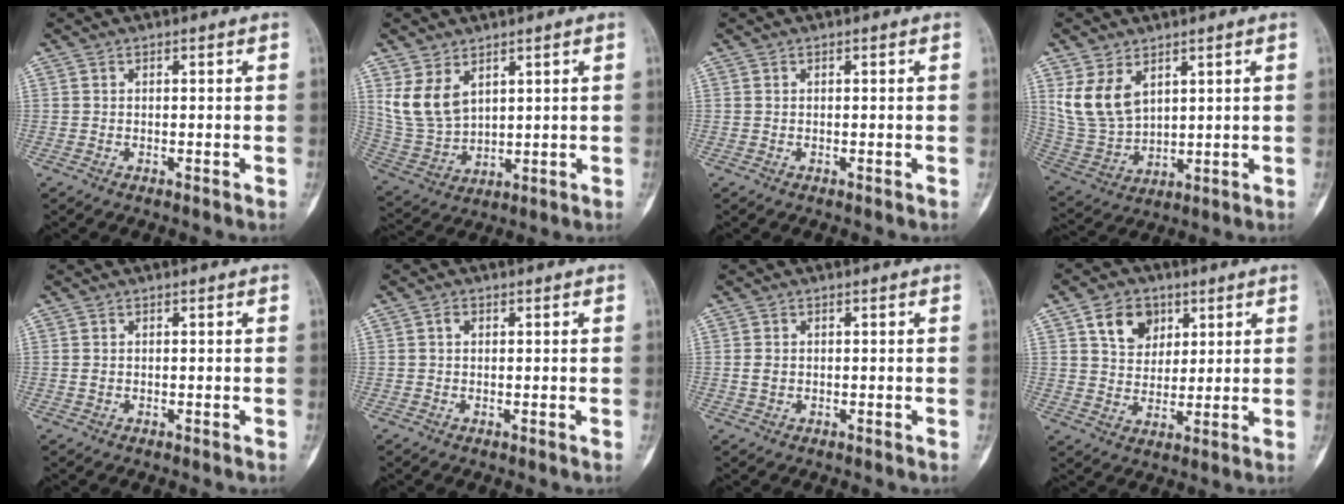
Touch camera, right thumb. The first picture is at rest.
{"total": 8.9, "force": [4.2, 5.6, 5.5], "torque": [-0.097, -0.018, 0.105]}
{"total": 0.0}
{"total": 10.0, "force": [4.5, 6.4, 6.3], "torque": [-0.111, -0.017, 0.111]}
{"total": 0.7, "force": [0.1, 0.5, 0.4], "torque": [-0.003, 0.001, 0.002]}
{"total": 1.1, "force": [0.3, 0.8, 0.7], "torque": [-0.010, 0.002, 0.004]}
{"total": 1.6, "force": [0.0, 1.3, 1.0], "torque": [-0.013, 0.000, 0.004]}
{"total": 8.6, "force": [3.9, 6.5, 4.0], "torque": [-0.037, -0.017, 0.068]}